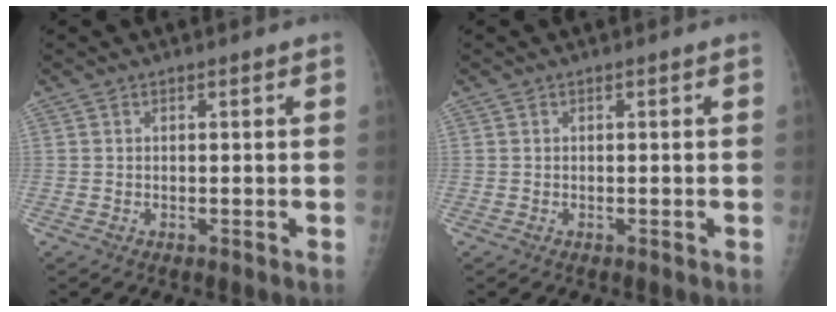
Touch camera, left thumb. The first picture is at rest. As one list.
[{"total": 0.0}]